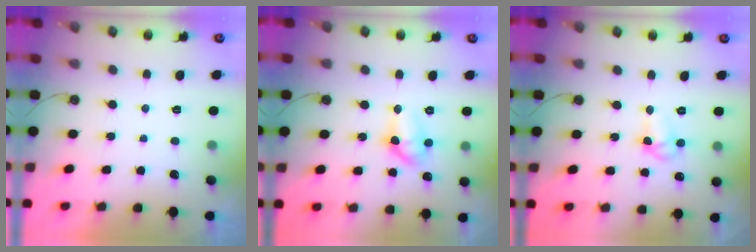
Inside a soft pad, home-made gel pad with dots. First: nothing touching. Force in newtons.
{"total": 9.2, "press": 9.2, "slide": 0.8}
{"total": 7.1, "press": 7.1, "slide": 0.7}